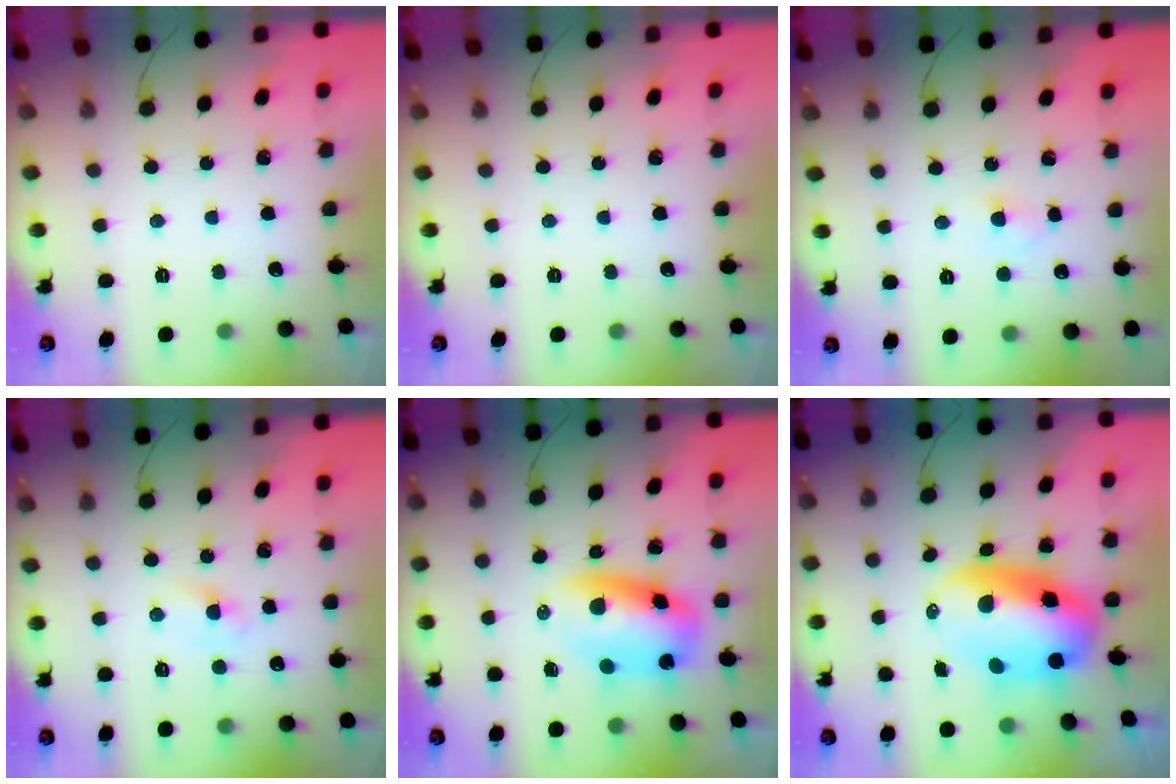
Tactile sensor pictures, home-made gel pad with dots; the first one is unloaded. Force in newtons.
{"total": 0.0}
{"total": 2.1, "press": 1.9, "slide": 0.9}
{"total": 2.2, "press": 2.0, "slide": 0.9}
{"total": 10.2, "press": 9.9, "slide": 2.4}
{"total": 12.1, "press": 11.7, "slide": 3.0}